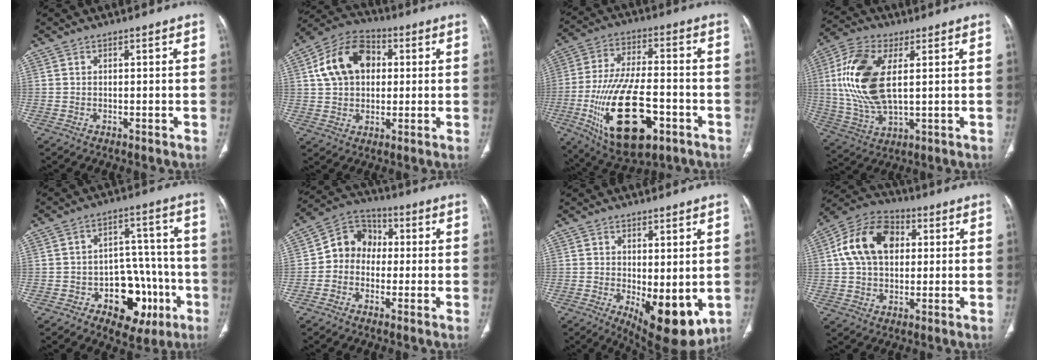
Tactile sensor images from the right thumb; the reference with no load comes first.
{"total": 13.9, "force": [3.0, 9.9, 9.2], "torque": [-0.138, 0.018, 0.042]}
{"total": 21.8, "force": [-7.4, 10.2, 17.8], "torque": [-0.322, 0.022, -0.108]}
{"total": 16.6, "force": [3.0, 8.1, 14.2], "torque": [-0.304, -0.004, 0.063]}
{"total": 13.9, "force": [-5.5, 9.1, 8.9], "torque": [-0.066, 0.049, -0.070]}
{"total": 8.7, "force": [-0.4, 7.5, 4.2], "torque": [-0.037, 0.033, -0.027]}
{"total": 11.1, "force": [-1.8, 4.7, 9.9], "torque": [-0.126, -0.026, -0.009]}
{"total": 14.5, "force": [3.0, 9.9, 10.1], "torque": [-0.164, 0.021, 0.043]}